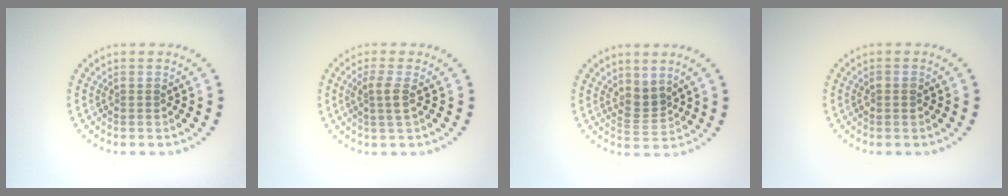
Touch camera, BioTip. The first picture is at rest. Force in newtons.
{"total": 1.8, "press": 1.5, "slide": 1.0}
{"total": 2.3, "press": 1.6, "slide": 1.5}
{"total": 1.1, "press": 1.1, "slide": 0.2}